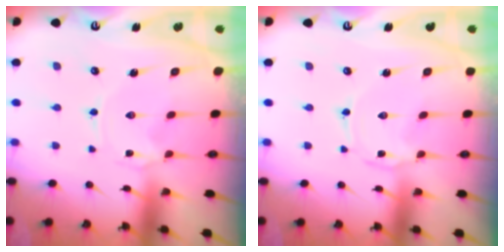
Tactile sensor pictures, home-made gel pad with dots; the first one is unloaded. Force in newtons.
{"total": 0.8, "press": 0.8, "slide": 0.2}